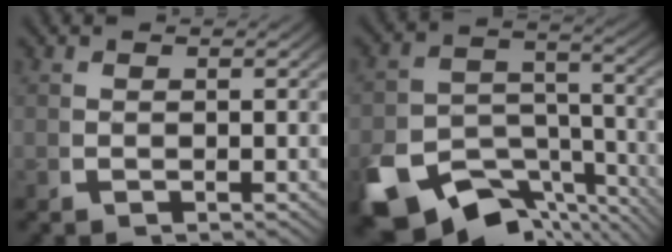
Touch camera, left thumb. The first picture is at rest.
{"total": 12.8, "force": [-8.1, 7.2, 6.8], "torque": [-0.116, -0.046, -0.116]}